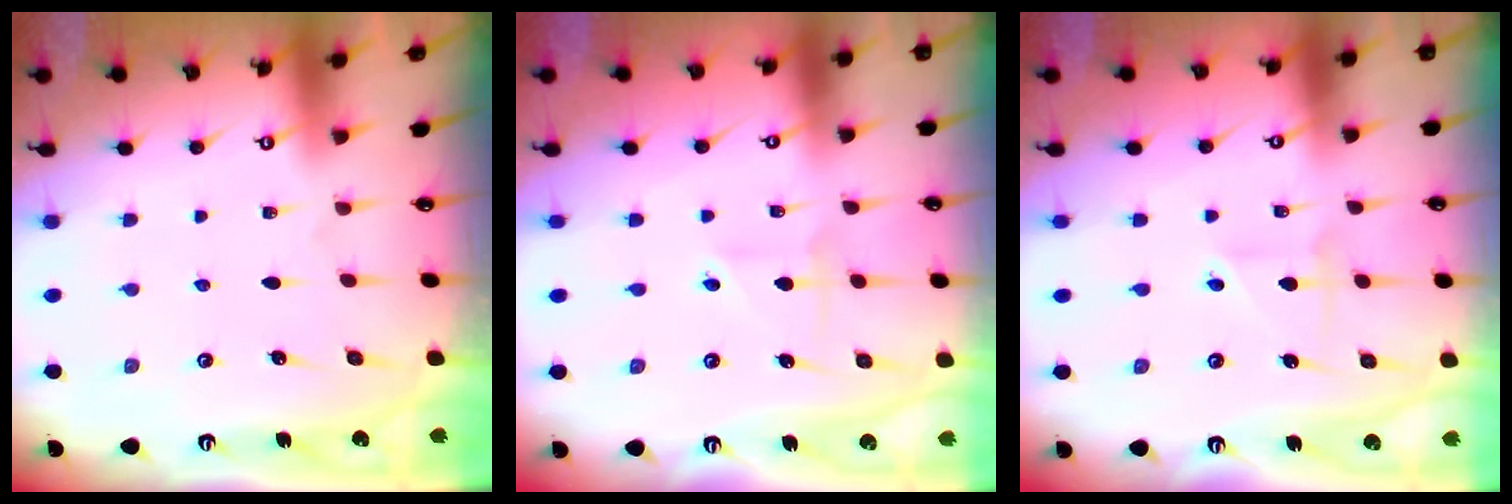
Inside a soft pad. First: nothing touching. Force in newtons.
{"total": 3.4, "press": 3.3, "slide": 0.4}
{"total": 2.6, "press": 2.6, "slide": 0.3}